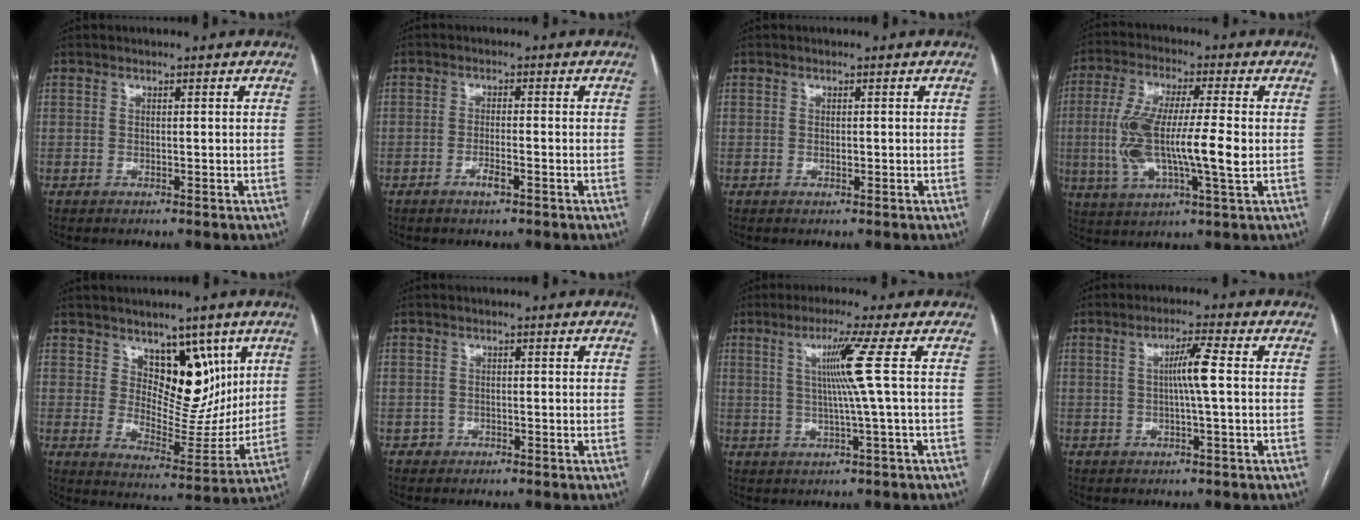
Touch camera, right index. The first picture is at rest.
{"total": 2.5, "force": [-1.4, 0.4, 2.1], "torque": [-0.038, -0.001, -0.023]}
{"total": 0.7, "force": [-0.1, 0.4, 0.6], "torque": [-0.012, 0.000, 0.000]}
{"total": 14.1, "force": [-0.9, 2.2, 13.9], "torque": [-0.281, 0.005, -0.016]}
{"total": 10.4, "force": [5.3, 6.0, 6.7], "torque": [-0.084, -0.004, 0.096]}
{"total": 1.3, "force": [-0.5, 1.2, -0.2], "torque": [0.004, 0.009, -0.010]}
{"total": 6.4, "force": [1.2, -2.4, 5.8], "torque": [-0.112, 0.000, 0.028]}
{"total": 4.5, "force": [0.1, -0.4, 4.5], "torque": [-0.080, 0.006, 0.003]}